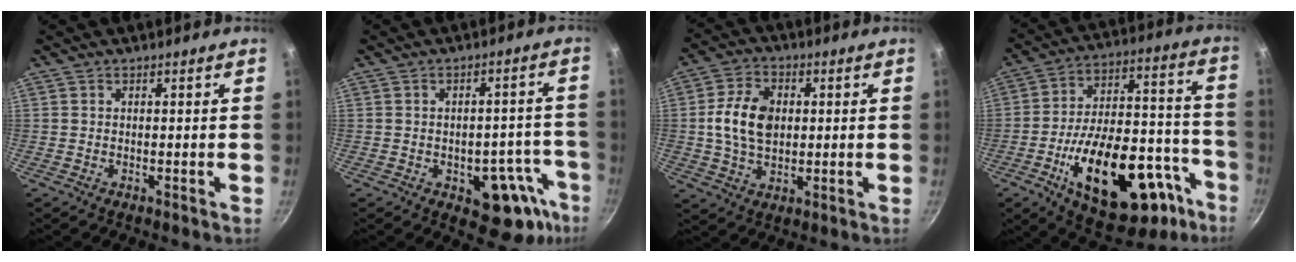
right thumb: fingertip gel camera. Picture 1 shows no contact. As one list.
[{"total": 12.6, "force": [-5.5, 7.0, 8.9], "torque": [-0.033, 0.036, -0.062]}, {"total": 10.3, "force": [0.9, 7.0, 7.6], "torque": [-0.128, 0.008, 0.009]}, {"total": 29.8, "force": [-13.2, 15.1, 22.0], "torque": [-0.283, 0.078, -0.179]}]